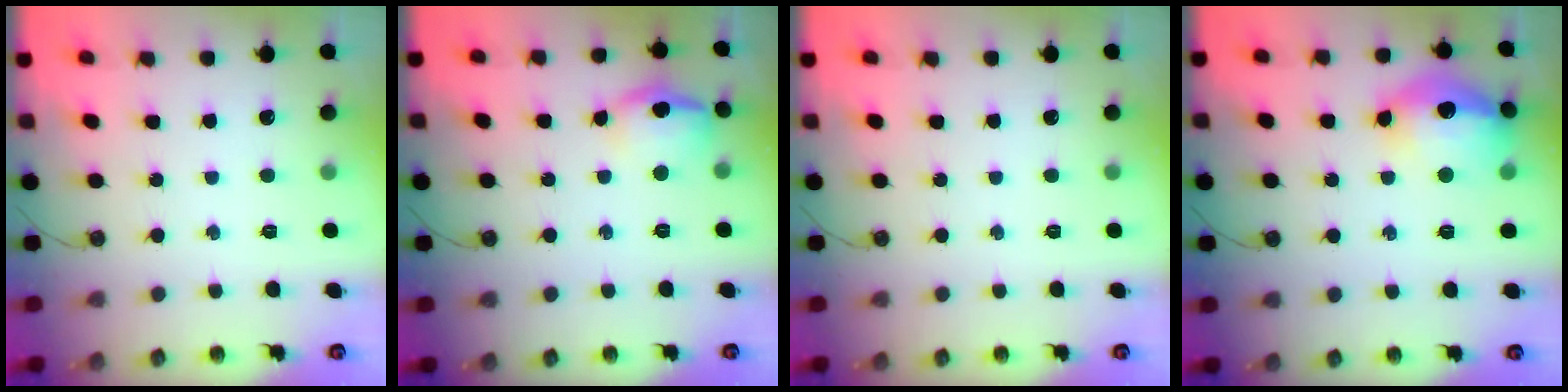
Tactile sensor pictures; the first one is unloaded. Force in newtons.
{"total": 13.1, "press": 11.5, "slide": 6.3}
{"total": 0.0}
{"total": 17.5, "press": 17.4, "slide": 1.5}